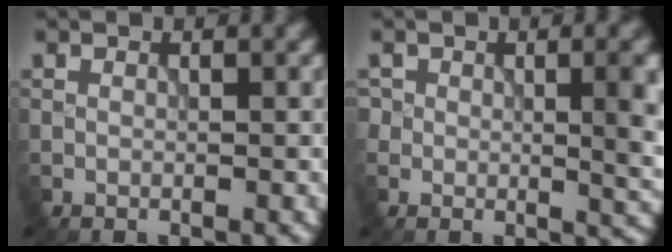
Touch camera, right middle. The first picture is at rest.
{"total": 4.6, "force": [0.7, 2.3, 3.9], "torque": [-0.045, -0.005, 0.011]}